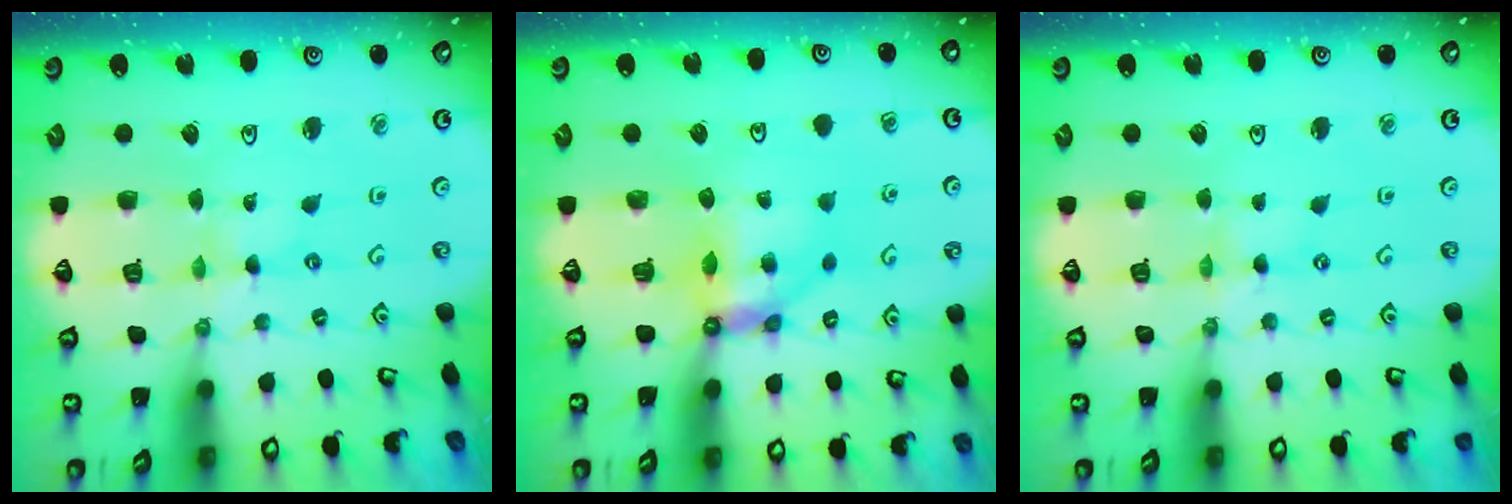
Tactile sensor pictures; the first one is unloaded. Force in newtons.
{"total": 7.0, "press": 7.0, "slide": 0.8}
{"total": 0.0}